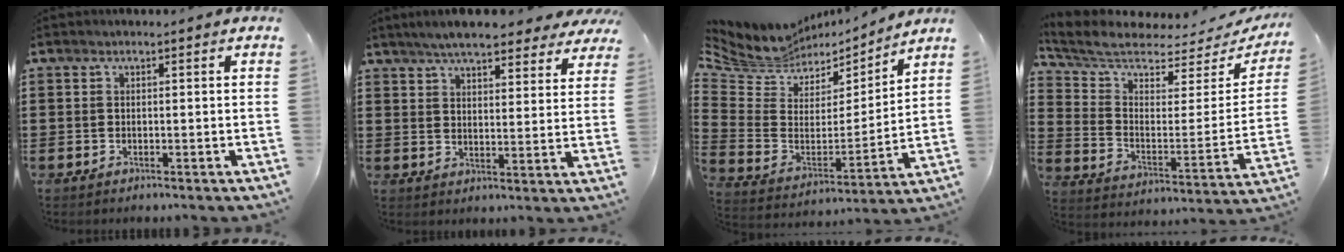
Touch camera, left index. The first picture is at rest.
{"total": 6.4, "force": [5.9, 0.7, 2.4], "torque": [-0.060, -0.018, 0.104]}
{"total": 6.8, "force": [5.8, 3.5, 1.0], "torque": [-0.062, -0.039, 0.103]}
{"total": 5.5, "force": [5.1, 1.3, 1.8], "torque": [-0.067, -0.051, 0.085]}